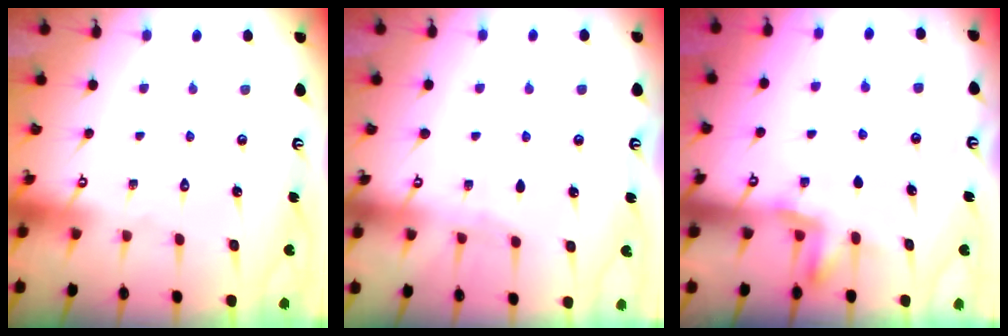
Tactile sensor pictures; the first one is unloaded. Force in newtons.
{"total": 4.2, "press": 4.2, "slide": 0.4}
{"total": 3.0, "press": 2.9, "slide": 0.6}